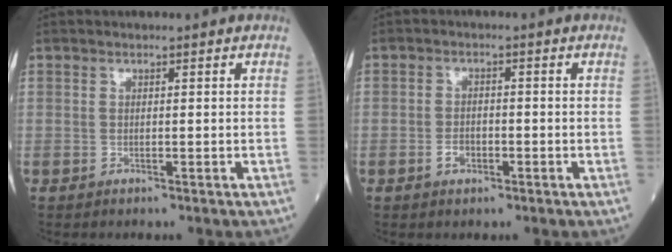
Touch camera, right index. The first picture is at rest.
{"total": 2.6, "force": [-1.1, 1.5, 1.8], "torque": [-0.033, 0.004, -0.017]}